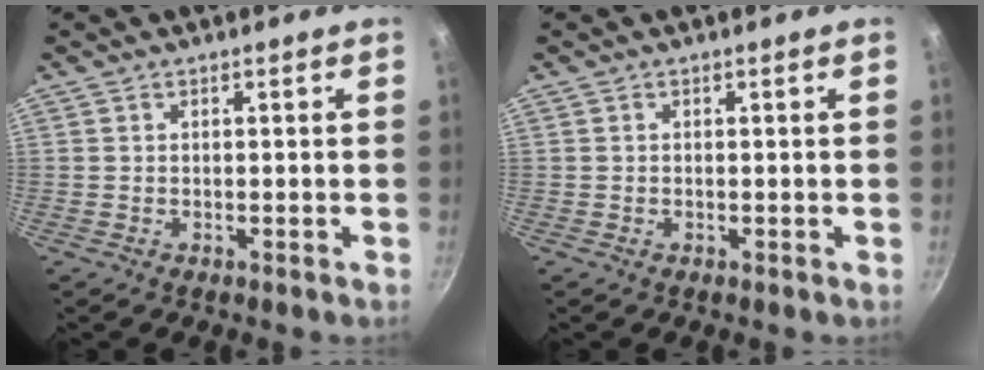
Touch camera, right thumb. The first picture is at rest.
{"total": 0.0}